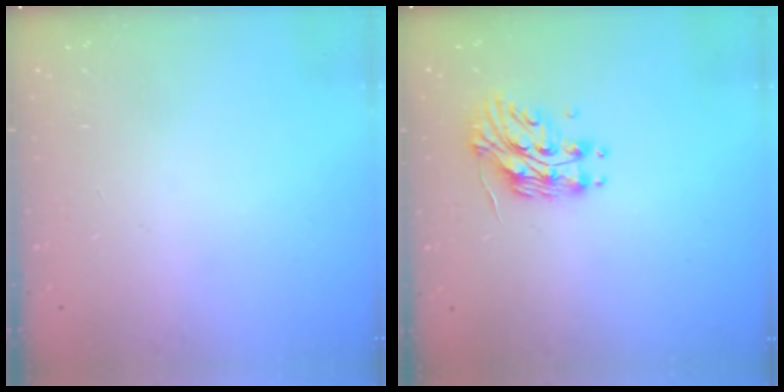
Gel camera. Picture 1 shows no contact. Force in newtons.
{"total": 11.8, "press": 11.8, "slide": 0.6}